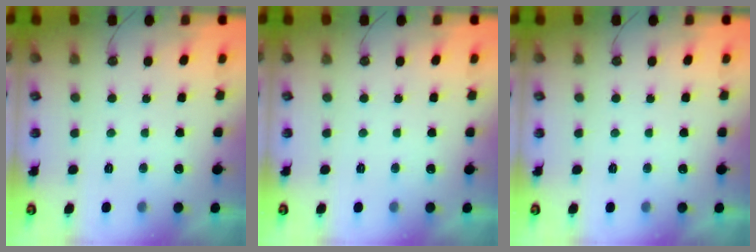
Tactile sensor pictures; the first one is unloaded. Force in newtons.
{"total": 0.0}
{"total": 0.0}